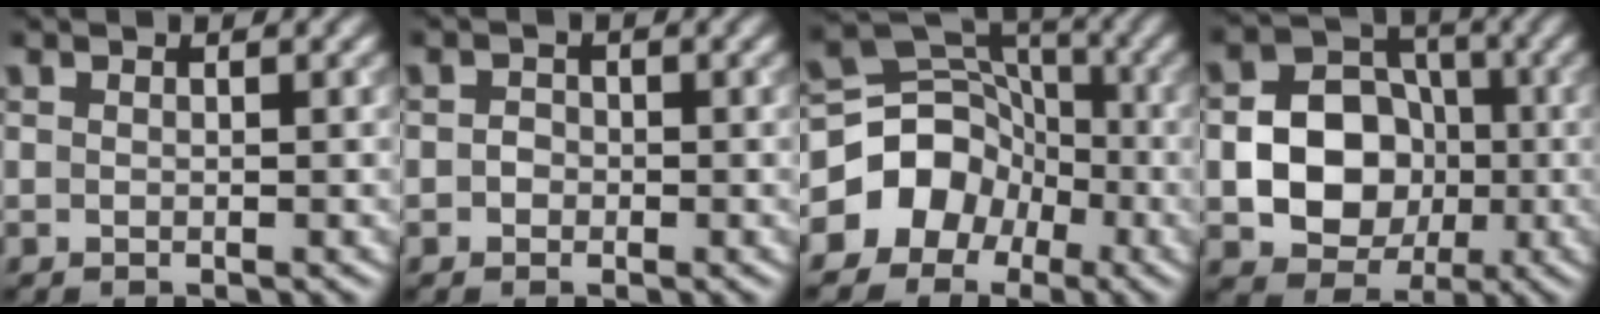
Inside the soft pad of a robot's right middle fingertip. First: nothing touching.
{"total": 1.1, "force": [-0.3, 1.0, 0.4], "torque": [-0.003, -0.002, -0.009]}
{"total": 8.8, "force": [-3.6, 7.6, 2.7], "torque": [-0.034, 0.008, -0.089]}
{"total": 8.9, "force": [-1.4, 7.5, 4.5], "torque": [-0.056, -0.006, -0.043]}